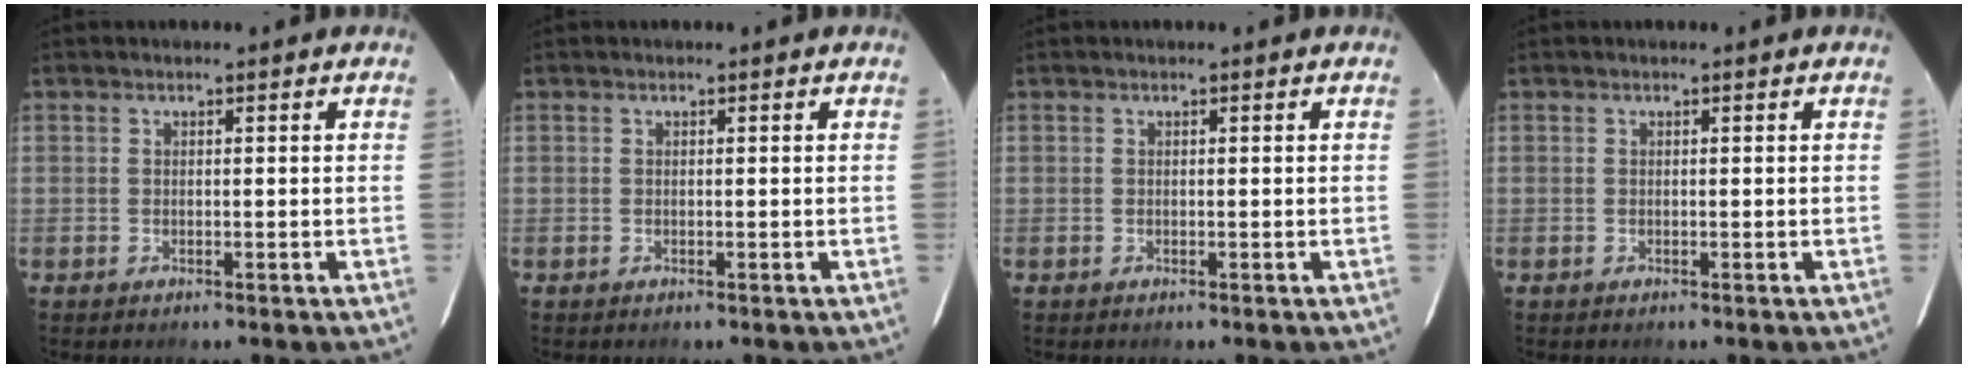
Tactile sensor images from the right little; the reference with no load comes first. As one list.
[{"total": 0.0}, {"total": 0.0}, {"total": 0.0}]